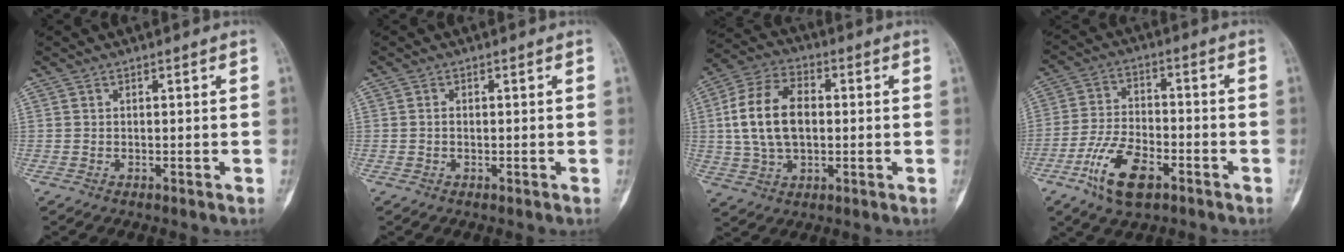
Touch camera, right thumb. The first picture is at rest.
{"total": 0.5, "force": [-0.1, 0.4, 0.4], "torque": [-0.008, 0.001, -0.003]}
{"total": 14.1, "force": [0.9, 8.7, 11.0], "torque": [-0.202, 0.019, 0.015]}
{"total": 11.3, "force": [-5.9, 5.3, 8.1], "torque": [-0.151, 0.020, -0.109]}